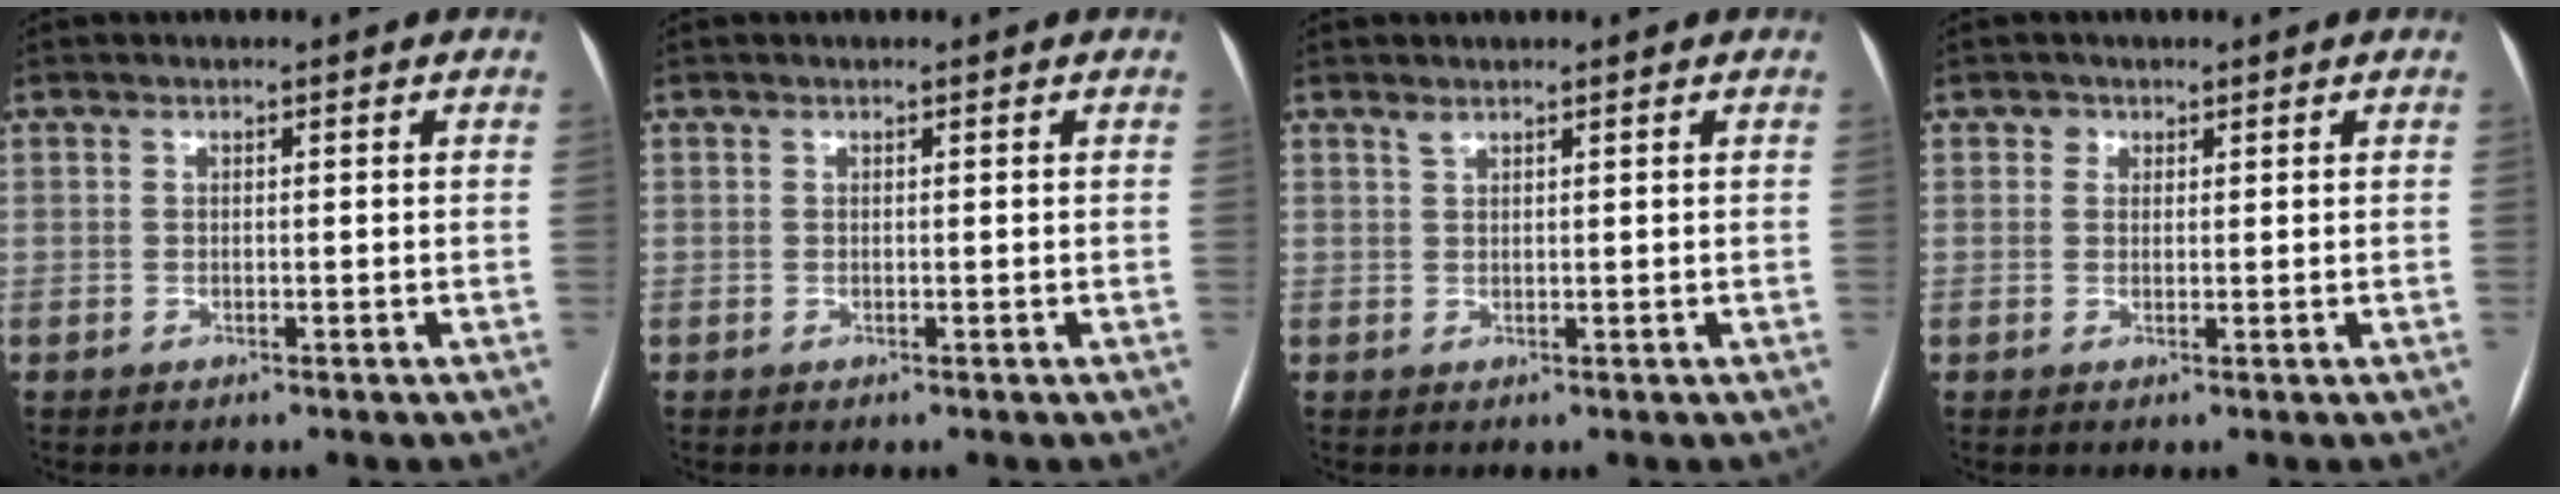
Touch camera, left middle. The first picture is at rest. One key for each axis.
{"total": 0.0}
{"total": 0.8, "fx": 0.8, "fy": 0.1, "fz": 0.3, "tx": -0.010, "ty": -0.001, "tz": 0.018}
{"total": 1.2, "fx": 0.7, "fy": 1.1, "fz": 0.1, "tx": 0.005, "ty": -0.003, "tz": 0.006}